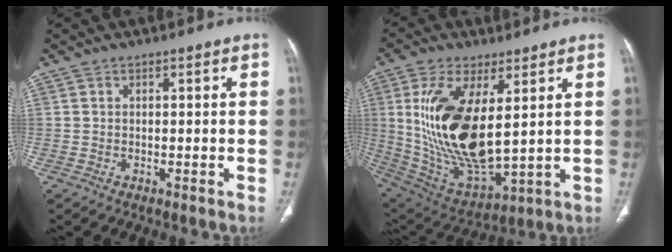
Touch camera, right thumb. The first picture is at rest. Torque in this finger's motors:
{"motor_torque": [-0.31, 3.93, 1.82, 0.94, 0.70]}